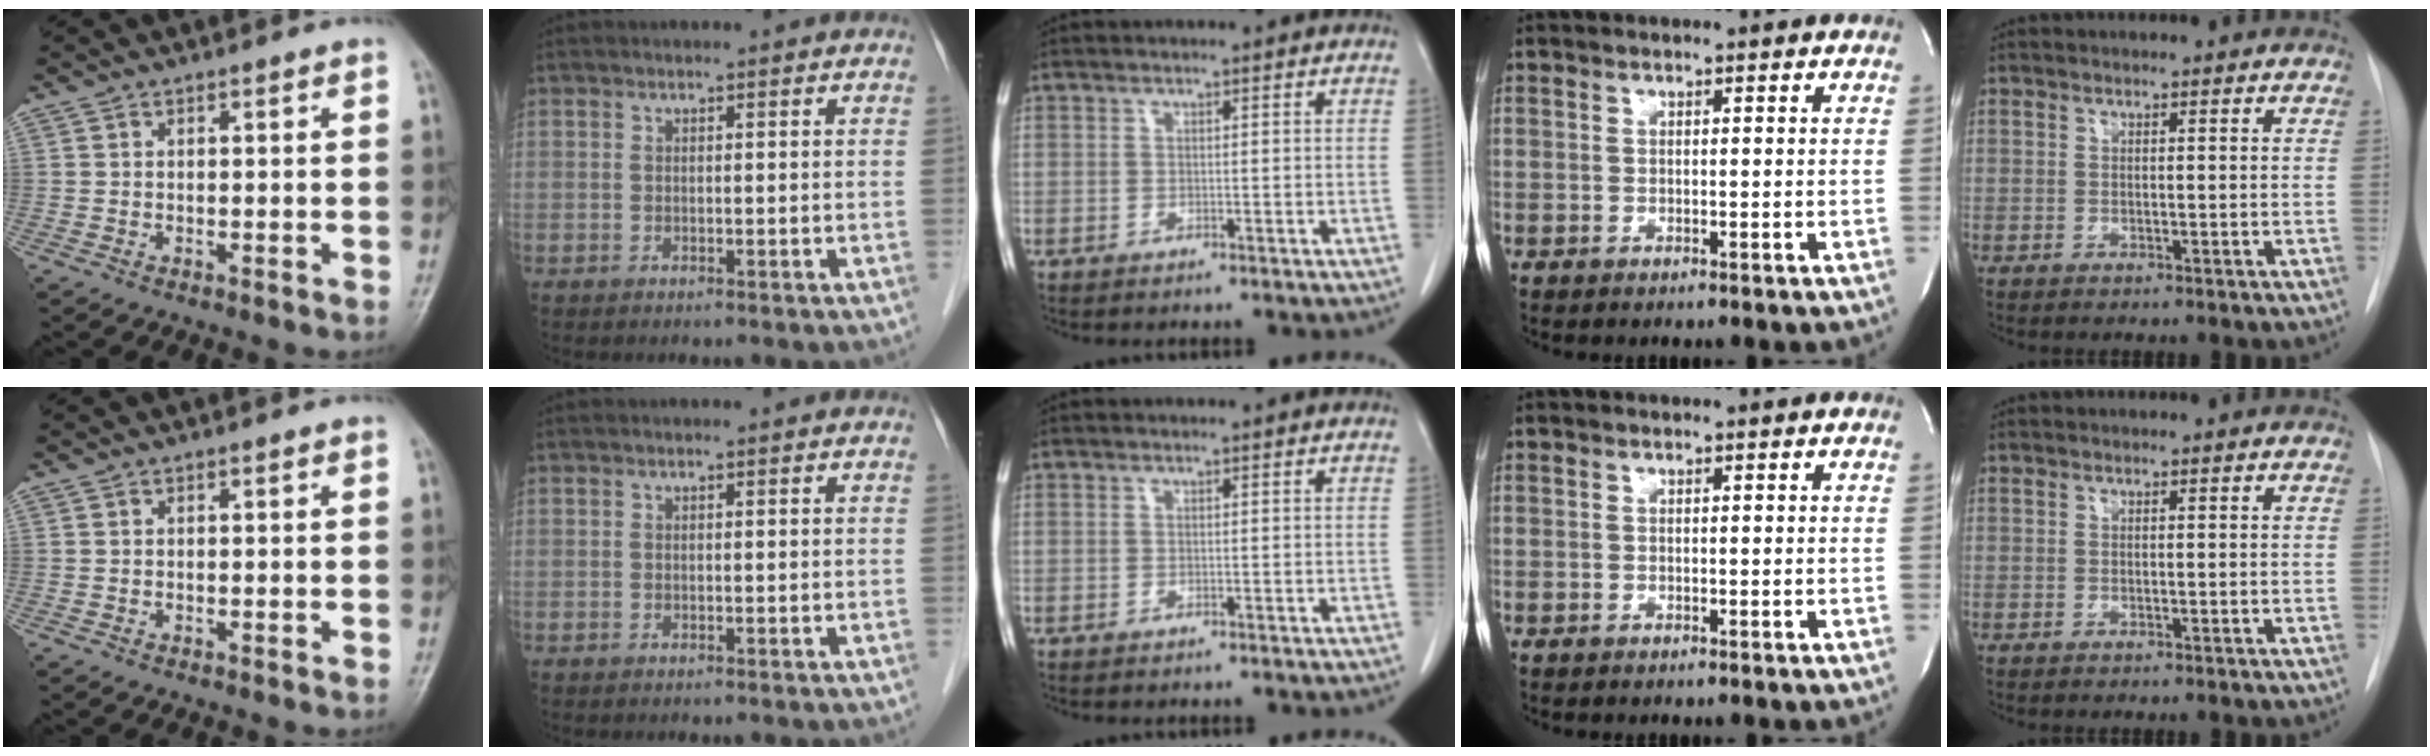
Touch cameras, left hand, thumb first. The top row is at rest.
{}